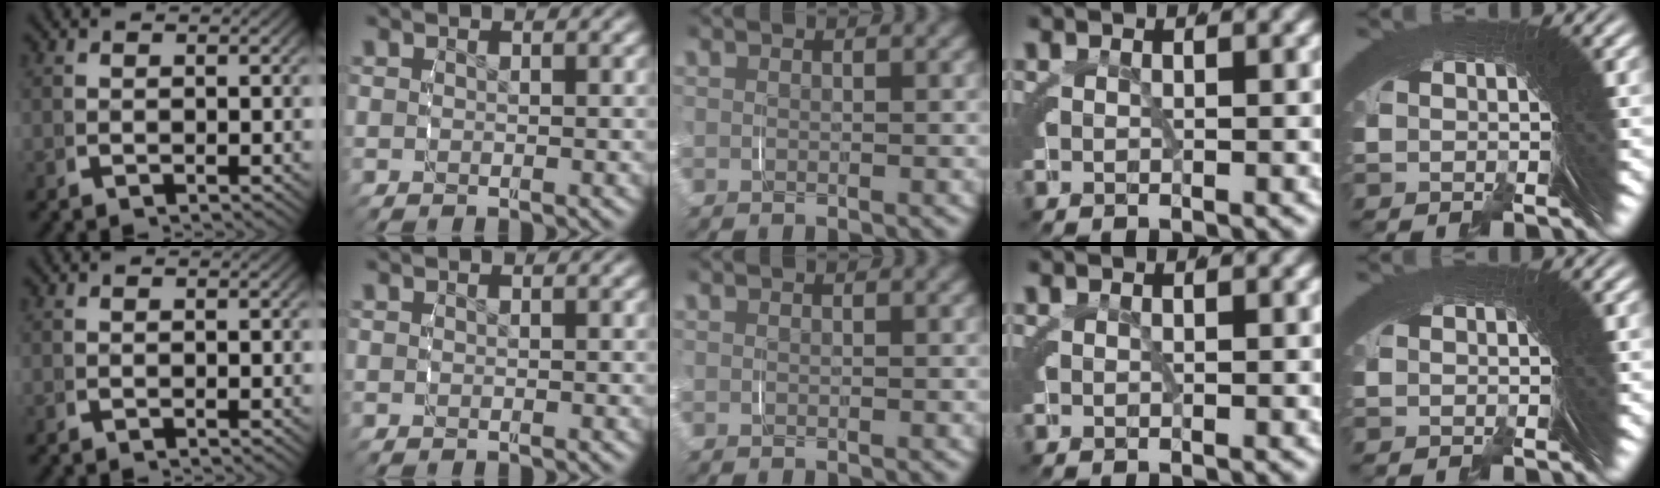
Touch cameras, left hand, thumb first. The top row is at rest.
{}